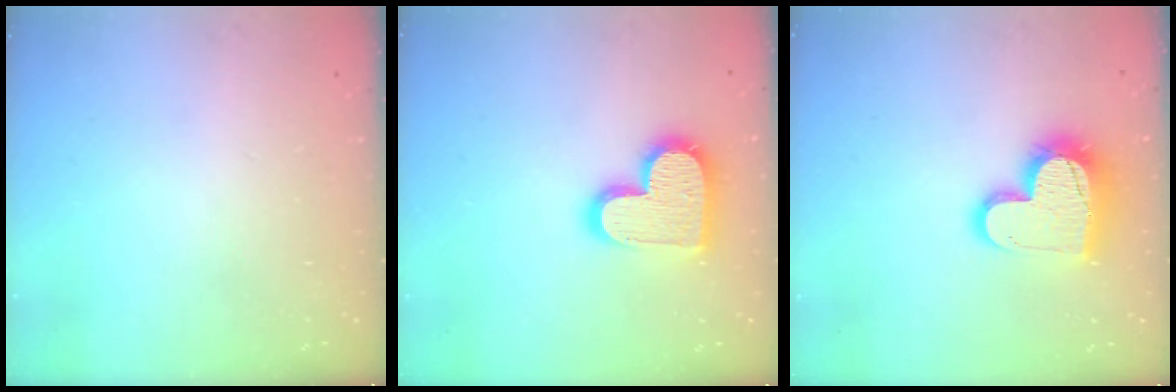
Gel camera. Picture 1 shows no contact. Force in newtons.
{"total": 15.8, "press": 15.7, "slide": 1.0}
{"total": 15.9, "press": 15.9, "slide": 1.1}